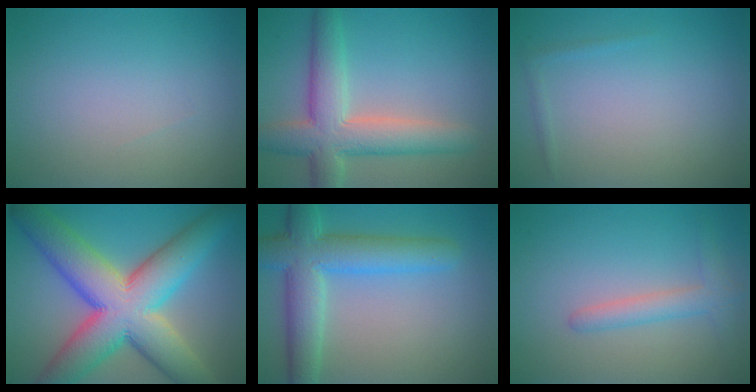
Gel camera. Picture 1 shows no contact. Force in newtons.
{"total": 6.9, "press": 6.9, "slide": 0.6}
{"total": 0.6, "press": 0.6, "slide": 0.1}
{"total": 13.3, "press": 13.3, "slide": 0.6}
{"total": 7.1, "press": 7.1, "slide": 0.3}
{"total": 2.4, "press": 2.4, "slide": 0.2}